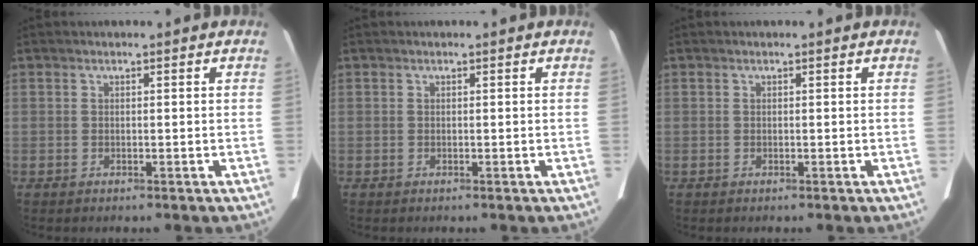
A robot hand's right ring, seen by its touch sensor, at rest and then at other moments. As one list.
[{"total": 0.0}, {"total": 0.0}]